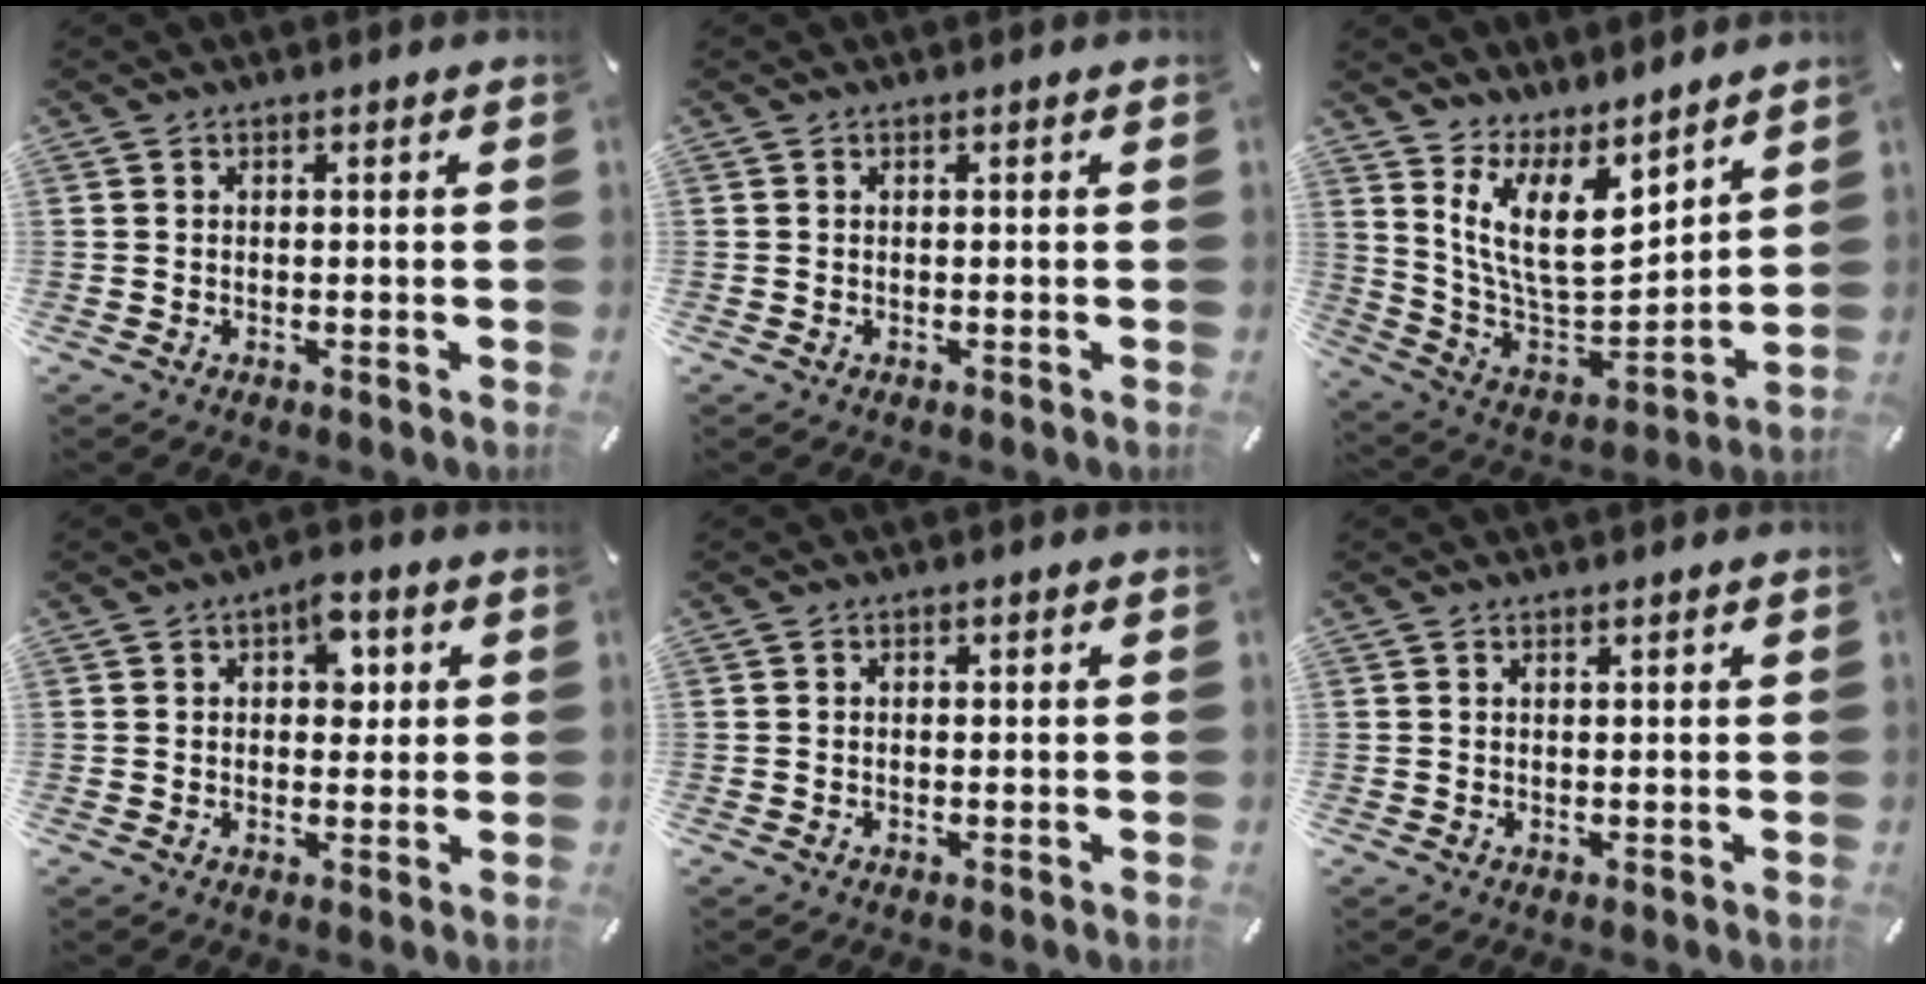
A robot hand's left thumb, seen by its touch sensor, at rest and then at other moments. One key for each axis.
{"total": 0.0}
{"total": 16.3, "fx": 9.1, "fy": 8.1, "fz": 10.8, "tx": -0.224, "ty": -0.070, "tz": 0.170}
{"total": 6.1, "fx": 1.8, "fy": 3.7, "fz": 4.4, "tx": -0.045, "ty": -0.007, "tz": 0.021}
{"total": 0.7, "fx": 0.0, "fy": 0.4, "fz": 0.5, "tx": -0.011, "ty": 0.001, "tz": 0.000}
{"total": 0.7, "fx": 0.4, "fy": 0.1, "fz": 0.5, "tx": -0.010, "ty": -0.001, "tz": 0.008}